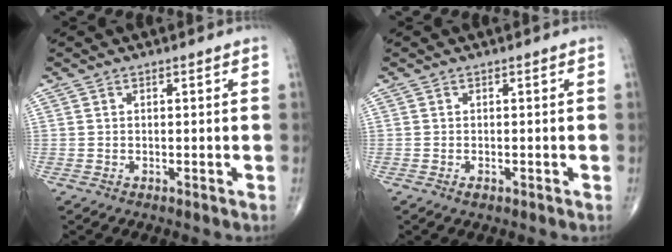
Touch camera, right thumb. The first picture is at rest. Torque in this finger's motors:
{"motor_torque": [-0.21, 0.01, -0.16, -0.11, 0.02]}